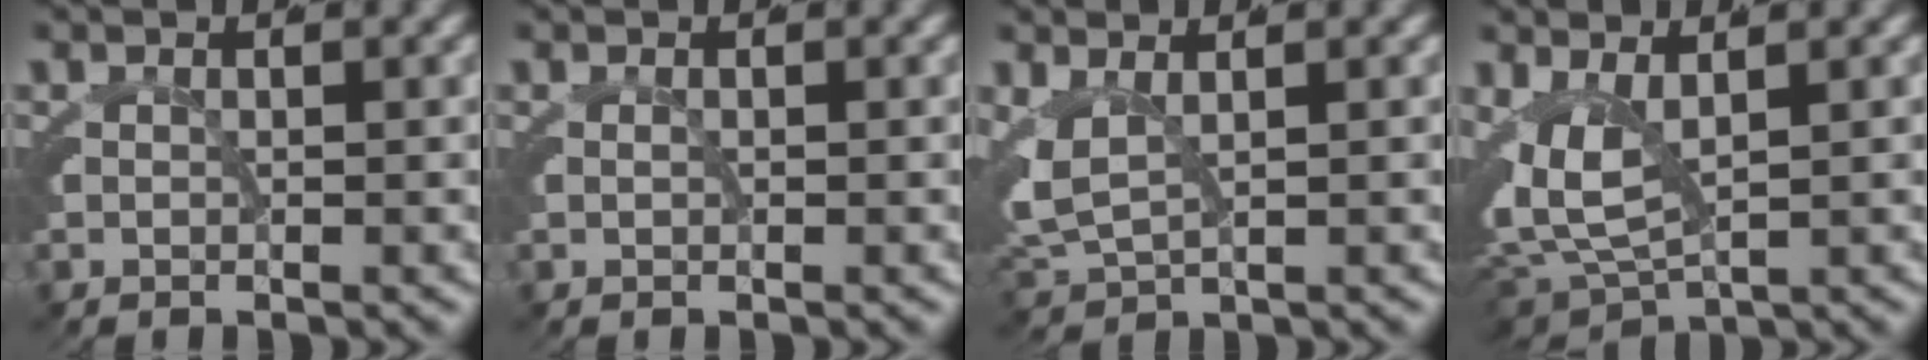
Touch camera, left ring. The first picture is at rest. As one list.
[{"total": 0.0}, {"total": 5.1, "force": [0.6, 4.1, 2.9], "torque": [-0.091, -0.011, 0.012]}, {"total": 7.6, "force": [0.3, 5.8, 4.9], "torque": [-0.124, -0.025, 0.008]}]